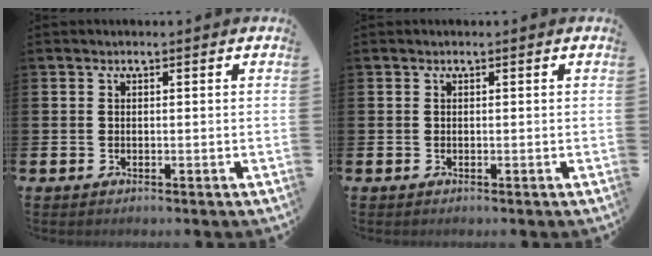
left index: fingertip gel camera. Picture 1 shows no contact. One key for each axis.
{"total": 0.0}